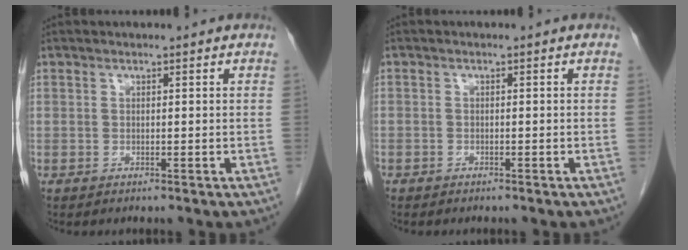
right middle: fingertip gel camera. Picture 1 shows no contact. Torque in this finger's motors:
{"motor_torque": [1.00, -0.99, -0.01, -0.16]}